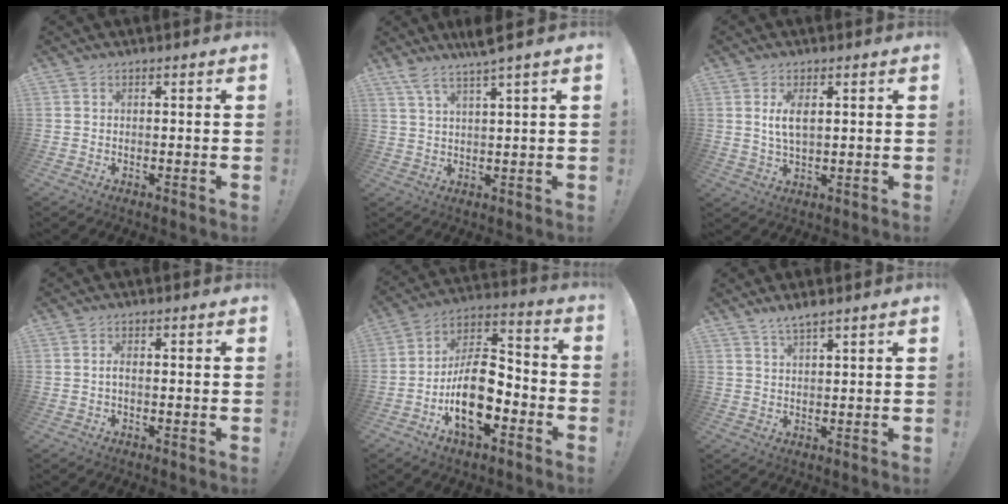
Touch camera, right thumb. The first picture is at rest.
{"total": 5.7, "force": [4.3, -0.5, 3.6], "torque": [-0.079, -0.018, 0.075]}
{"total": 5.0, "force": [1.4, 2.4, 4.2], "torque": [-0.084, -0.003, 0.021]}
{"total": 1.4, "force": [-0.4, 0.4, 1.3], "torque": [-0.029, 0.007, -0.007]}
{"total": 18.1, "force": [-6.7, 9.7, 13.7], "torque": [-0.253, 0.037, -0.106]}
{"total": 3.1, "force": [2.5, -0.2, 1.8], "torque": [-0.039, -0.012, 0.044]}